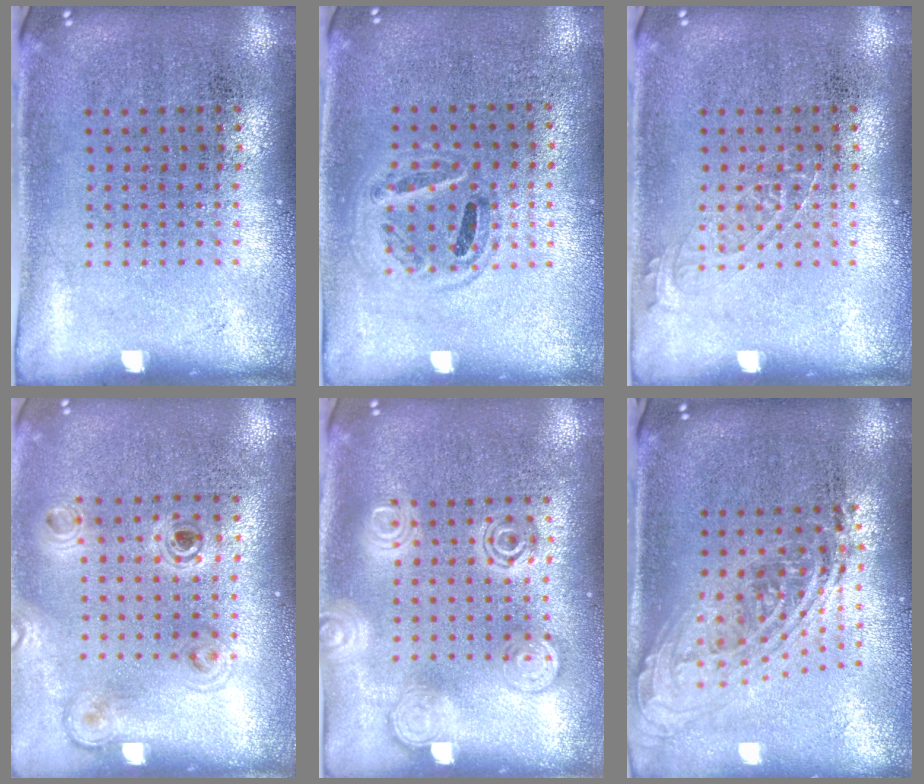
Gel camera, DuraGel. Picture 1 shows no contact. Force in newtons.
{"total": 0.9, "press": 0.8, "slide": 0.3}
{"total": 1.0, "press": 1.0, "slide": 0.1}
{"total": 1.1, "press": 1.0, "slide": 0.3}
{"total": 2.8, "press": 2.8, "slide": 0.4}
{"total": 2.1, "press": 1.5, "slide": 1.4}